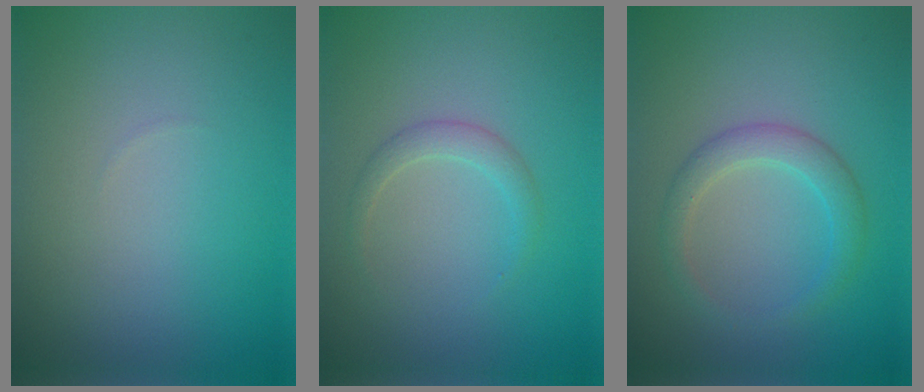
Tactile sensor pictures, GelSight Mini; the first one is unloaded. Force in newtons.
{"total": 1.4, "press": 1.4, "slide": 0.0}
{"total": 2.5, "press": 2.5, "slide": 0.1}